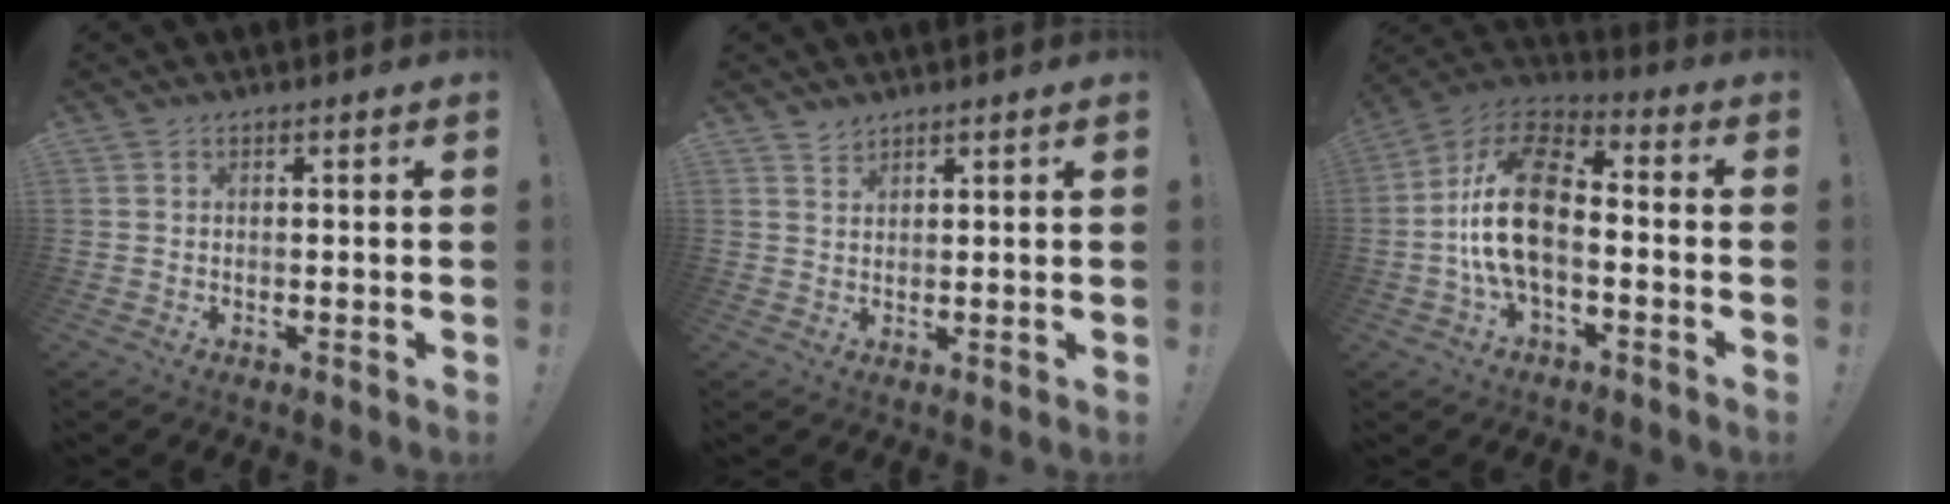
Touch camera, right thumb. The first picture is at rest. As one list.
[{"total": 2.0, "force": [1.9, 0.6, 0.2], "torque": [0.005, -0.014, 0.035]}, {"total": 17.8, "force": [-2.4, 9.9, 14.6], "torque": [-0.284, 0.031, -0.037]}]